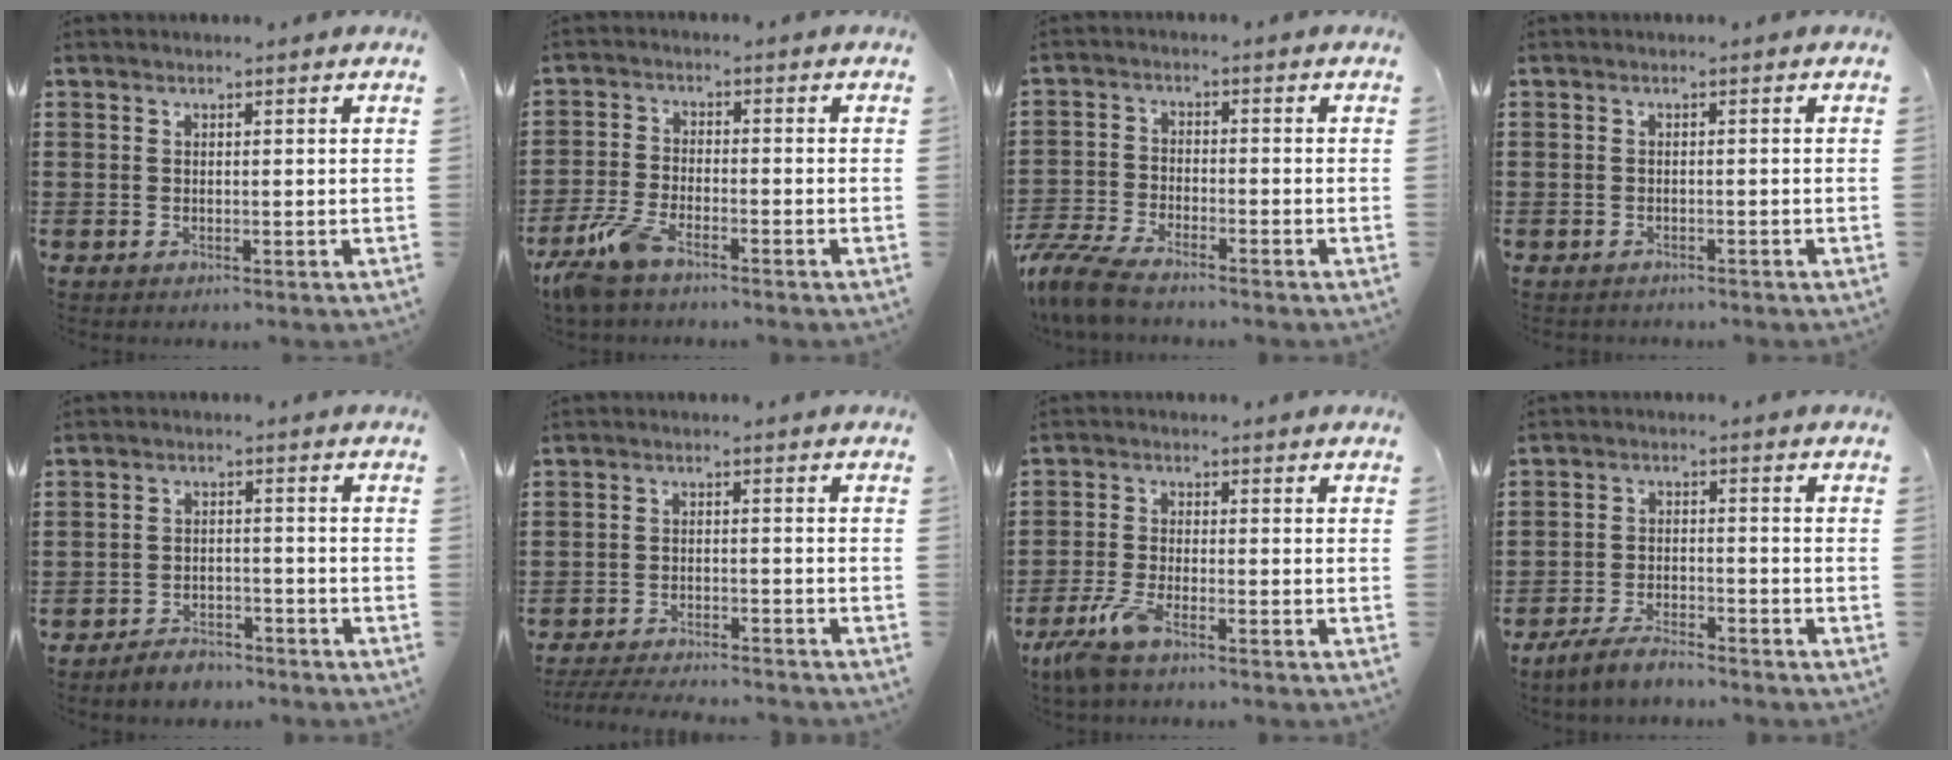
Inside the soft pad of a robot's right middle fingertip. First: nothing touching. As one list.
[{"total": 5.9, "force": [-4.4, 1.5, 3.6], "torque": [-0.098, -0.010, -0.090]}, {"total": 6.2, "force": [-5.6, 1.0, 2.5], "torque": [-0.079, -0.007, -0.117]}, {"total": 0.9, "force": [-0.9, 0.3, 0.0], "torque": [-0.003, 0.002, -0.020]}, {"total": 3.3, "force": [-3.2, 0.8, 0.3], "torque": [-0.010, 0.006, -0.067]}, {"total": 4.0, "force": [-3.9, 0.3, 0.7], "torque": [-0.018, -0.001, -0.083]}, {"total": 5.3, "force": [-3.7, 0.9, 3.7], "torque": [-0.101, -0.016, -0.077]}, {"total": 4.4, "force": [-3.9, 0.9, 1.8], "torque": [-0.044, 0.002, -0.079]}]